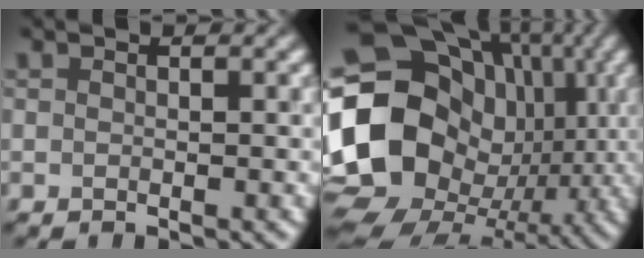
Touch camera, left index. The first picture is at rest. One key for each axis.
{"total": 19.2, "fx": -0.9, "fy": 15.6, "fz": 11.1, "tx": -0.199, "ty": 0.000, "tz": -0.040}